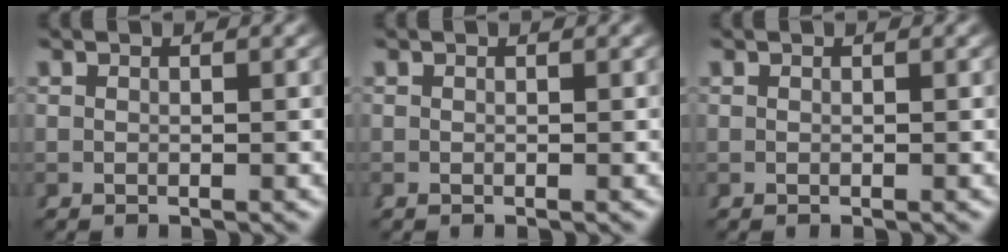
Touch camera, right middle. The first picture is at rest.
{"total": 0.0}
{"total": 0.0}